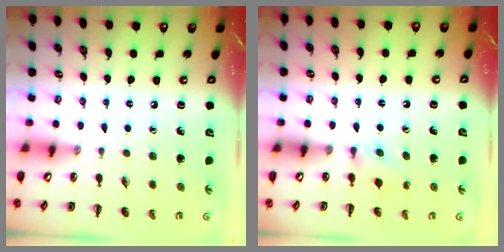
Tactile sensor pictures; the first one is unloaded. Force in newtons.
{"total": 4.7, "press": 4.4, "slide": 1.7}